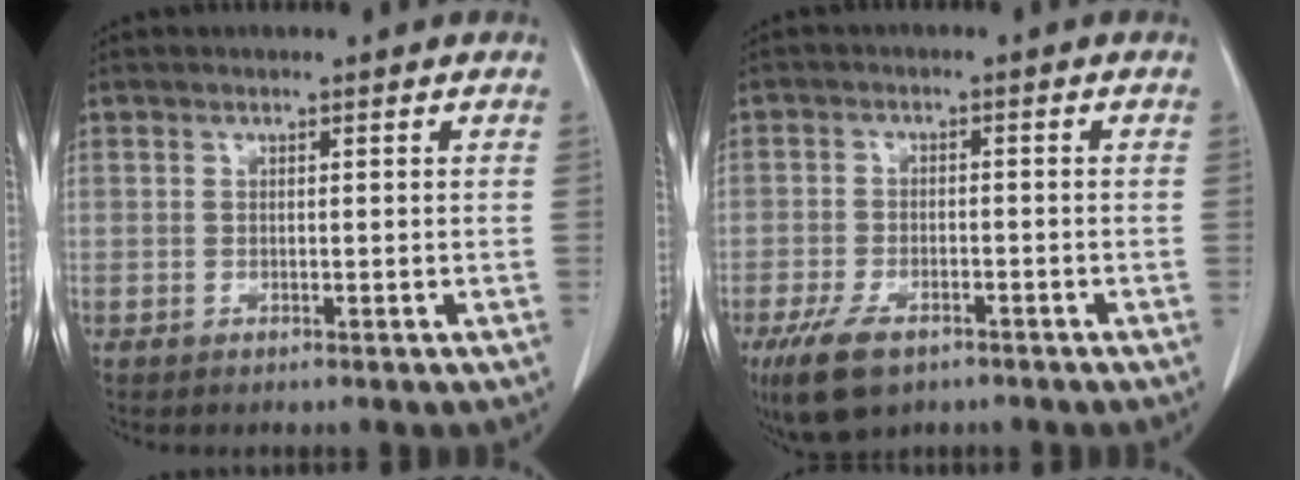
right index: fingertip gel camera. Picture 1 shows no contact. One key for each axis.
{"total": 7.4, "fx": -4.7, "fy": 3.7, "fz": 4.3, "tx": -0.084, "ty": -0.007, "tz": -0.076}